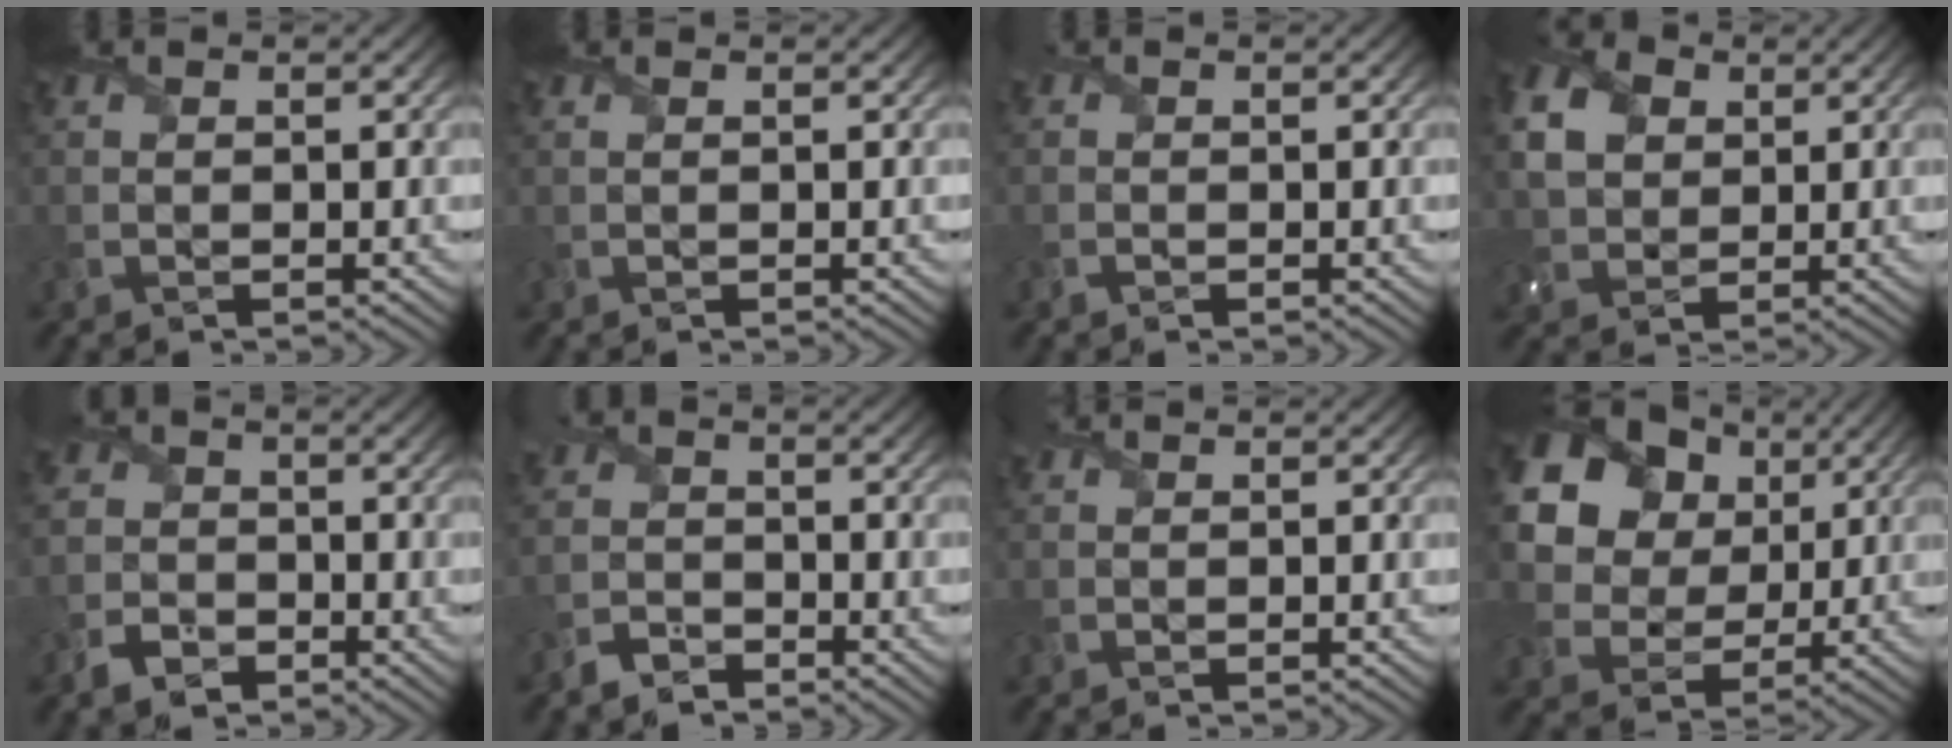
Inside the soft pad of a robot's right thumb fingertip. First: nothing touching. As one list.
[{"total": 0.6, "force": [0.1, 0.2, 0.5], "torque": [-0.011, 0.002, 0.005]}, {"total": 0.6, "force": [-0.4, 0.4, 0.3], "torque": [-0.006, -0.001, -0.010]}, {"total": 7.2, "force": [2.3, 5.4, 4.0], "torque": [-0.124, 0.012, 0.040]}, {"total": 3.8, "force": [-2.4, 2.7, 1.3], "torque": [-0.036, -0.003, -0.061]}, {"total": 2.9, "force": [-2.5, 1.4, 0.7], "torque": [-0.020, 0.003, -0.062]}, {"total": 0.6, "force": [0.5, 0.2, 0.1], "torque": [-0.006, 0.001, 0.010]}, {"total": 17.1, "force": [7.6, 13.0, 8.1], "torque": [-0.235, 0.066, 0.154]}]